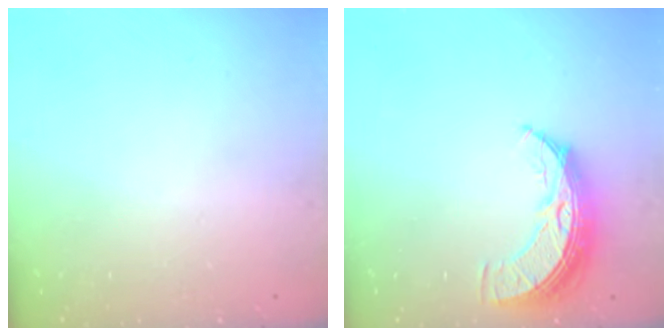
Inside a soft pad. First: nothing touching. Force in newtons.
{"total": 9.4, "press": 9.4, "slide": 0.7}